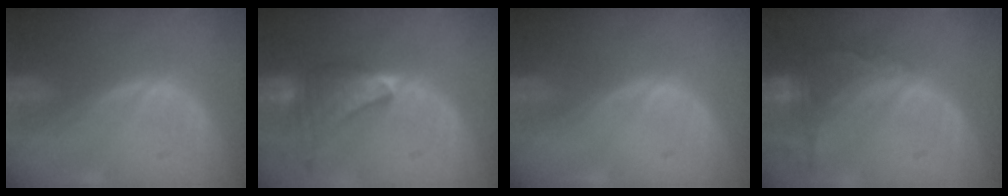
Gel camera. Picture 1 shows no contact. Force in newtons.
{"total": 9.5, "press": 8.5, "slide": 4.3}
{"total": 0.0}
{"total": 8.9, "press": 7.8, "slide": 4.2}